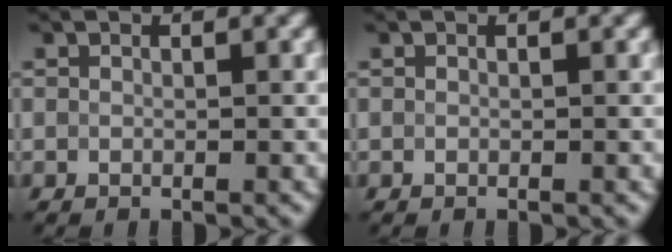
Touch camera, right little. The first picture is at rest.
{"total": 0.0}